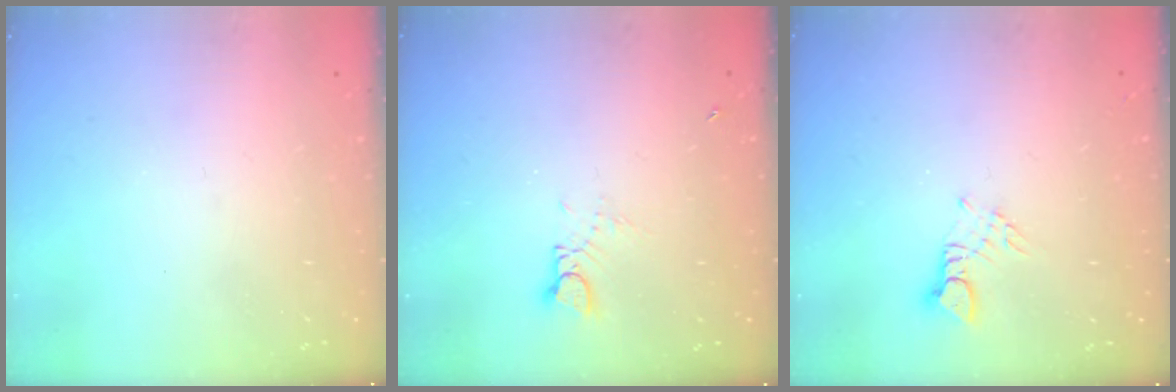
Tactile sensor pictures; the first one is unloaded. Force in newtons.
{"total": 2.7, "press": 2.7, "slide": 0.2}
{"total": 2.9, "press": 2.9, "slide": 0.2}